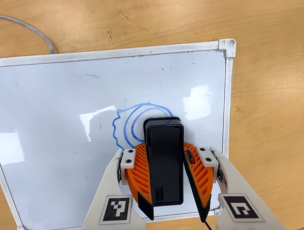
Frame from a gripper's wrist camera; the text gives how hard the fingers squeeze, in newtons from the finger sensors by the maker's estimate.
{"total": 14.0, "left": 15.0, "right": 13.0}